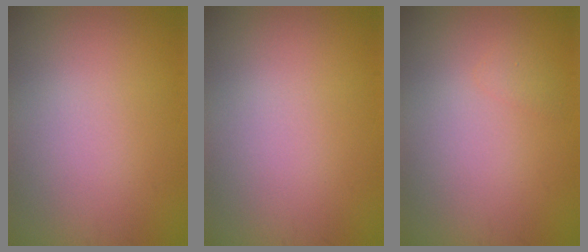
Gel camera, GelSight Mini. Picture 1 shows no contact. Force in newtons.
{"total": 0.0}
{"total": 0.7, "press": 0.7, "slide": 0.0}